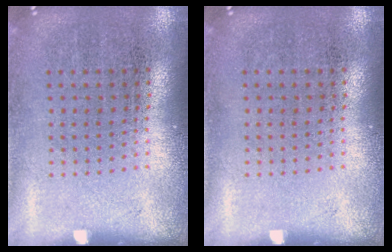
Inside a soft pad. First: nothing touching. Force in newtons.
{"total": 0.0}